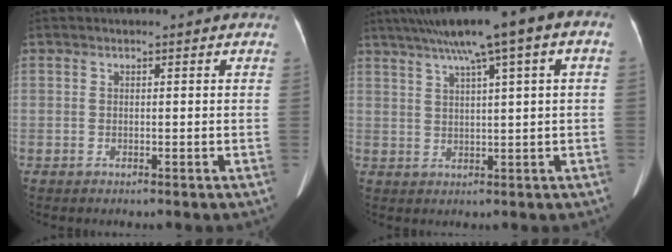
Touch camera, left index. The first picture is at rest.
{"total": 12.3, "force": [6.4, 0.9, 10.5], "torque": [-0.161, 0.047, 0.094]}